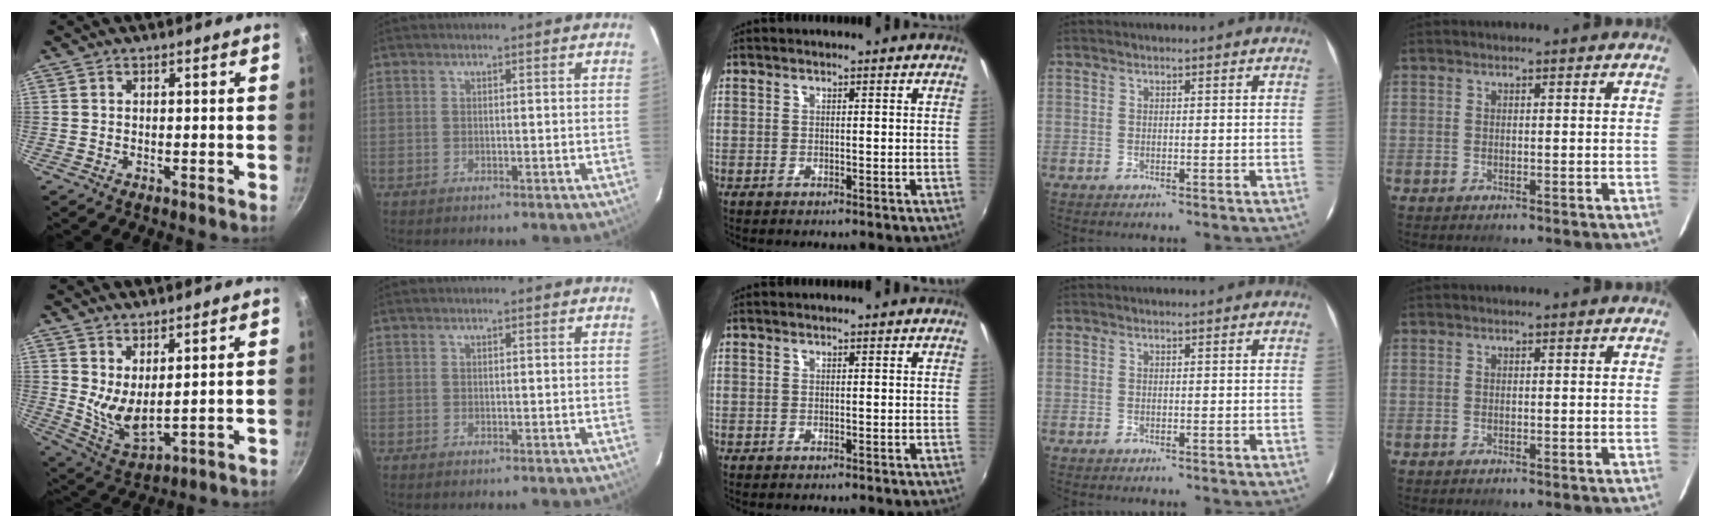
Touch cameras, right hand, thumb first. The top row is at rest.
{"thumb": {"total": 8.1, "force": [4.3, 3.0, 6.2], "torque": [-0.104, -0.056, 0.085]}}